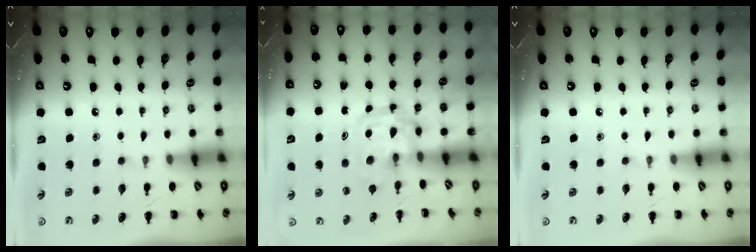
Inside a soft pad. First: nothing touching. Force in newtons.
{"total": 3.0, "press": 3.0, "slide": 0.4}
{"total": 0.0}